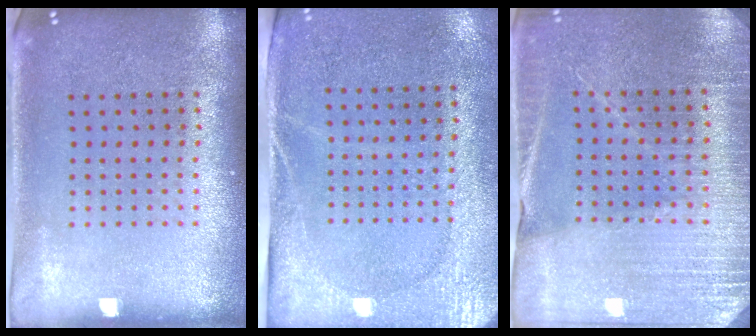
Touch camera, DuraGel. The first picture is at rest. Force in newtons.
{"total": 2.7, "press": 2.3, "slide": 1.4}
{"total": 3.1, "press": 3.1, "slide": 0.4}